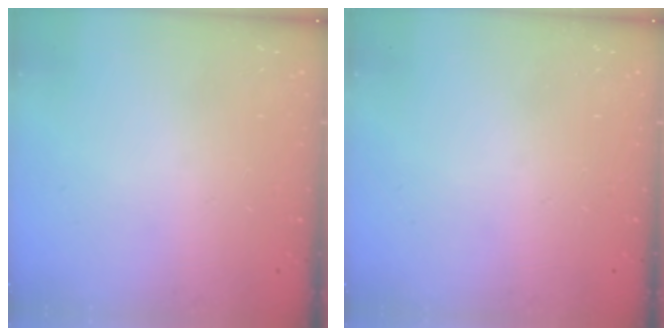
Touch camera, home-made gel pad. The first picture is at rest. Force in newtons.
{"total": 0.0}